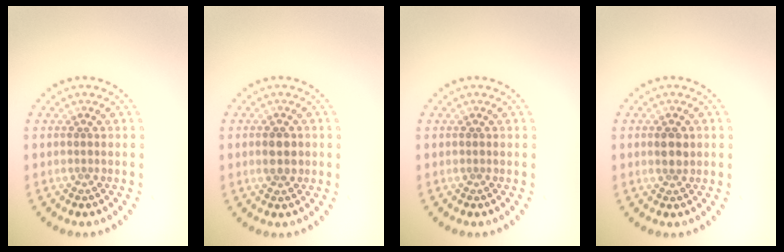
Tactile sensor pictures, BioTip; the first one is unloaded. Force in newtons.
{"total": 2.4, "press": 2.4, "slide": 0.0}
{"total": 0.0}
{"total": 1.7, "press": 1.7, "slide": 0.5}